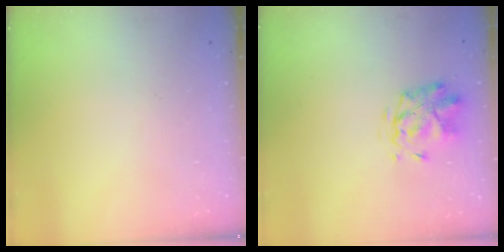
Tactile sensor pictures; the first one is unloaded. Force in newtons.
{"total": 2.8, "press": 2.4, "slide": 1.4}